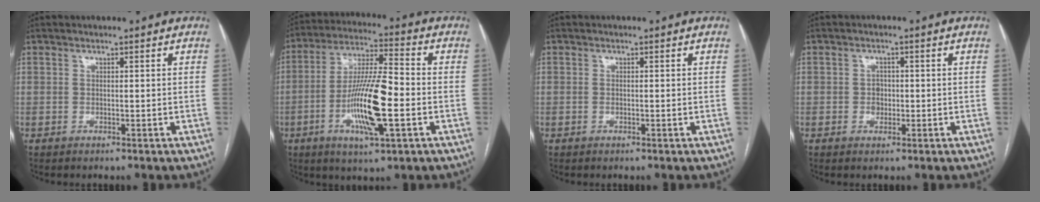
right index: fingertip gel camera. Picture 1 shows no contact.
{"total": 14.2, "force": [-3.7, 2.1, 13.6], "torque": [-0.260, -0.004, -0.067]}
{"total": 0.7, "force": [-0.1, 0.2, 0.6], "torque": [-0.015, -0.001, 0.000]}
{"total": 1.9, "force": [-0.2, 1.6, 1.0], "torque": [-0.013, 0.005, -0.003]}